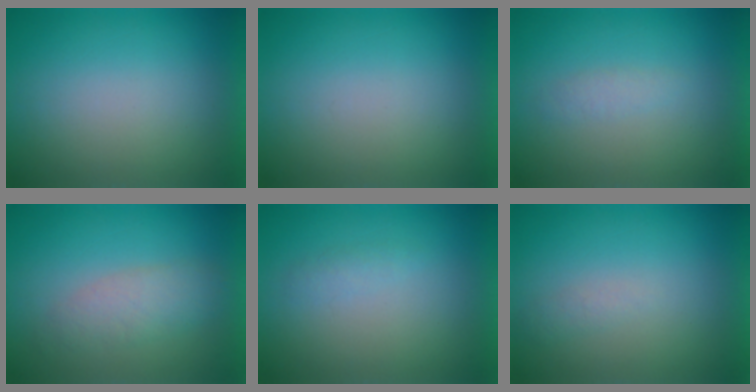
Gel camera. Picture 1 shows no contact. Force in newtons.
{"total": 0.0}
{"total": 1.3}
{"total": 2.9}
{"total": 1.1}
{"total": 1.2}